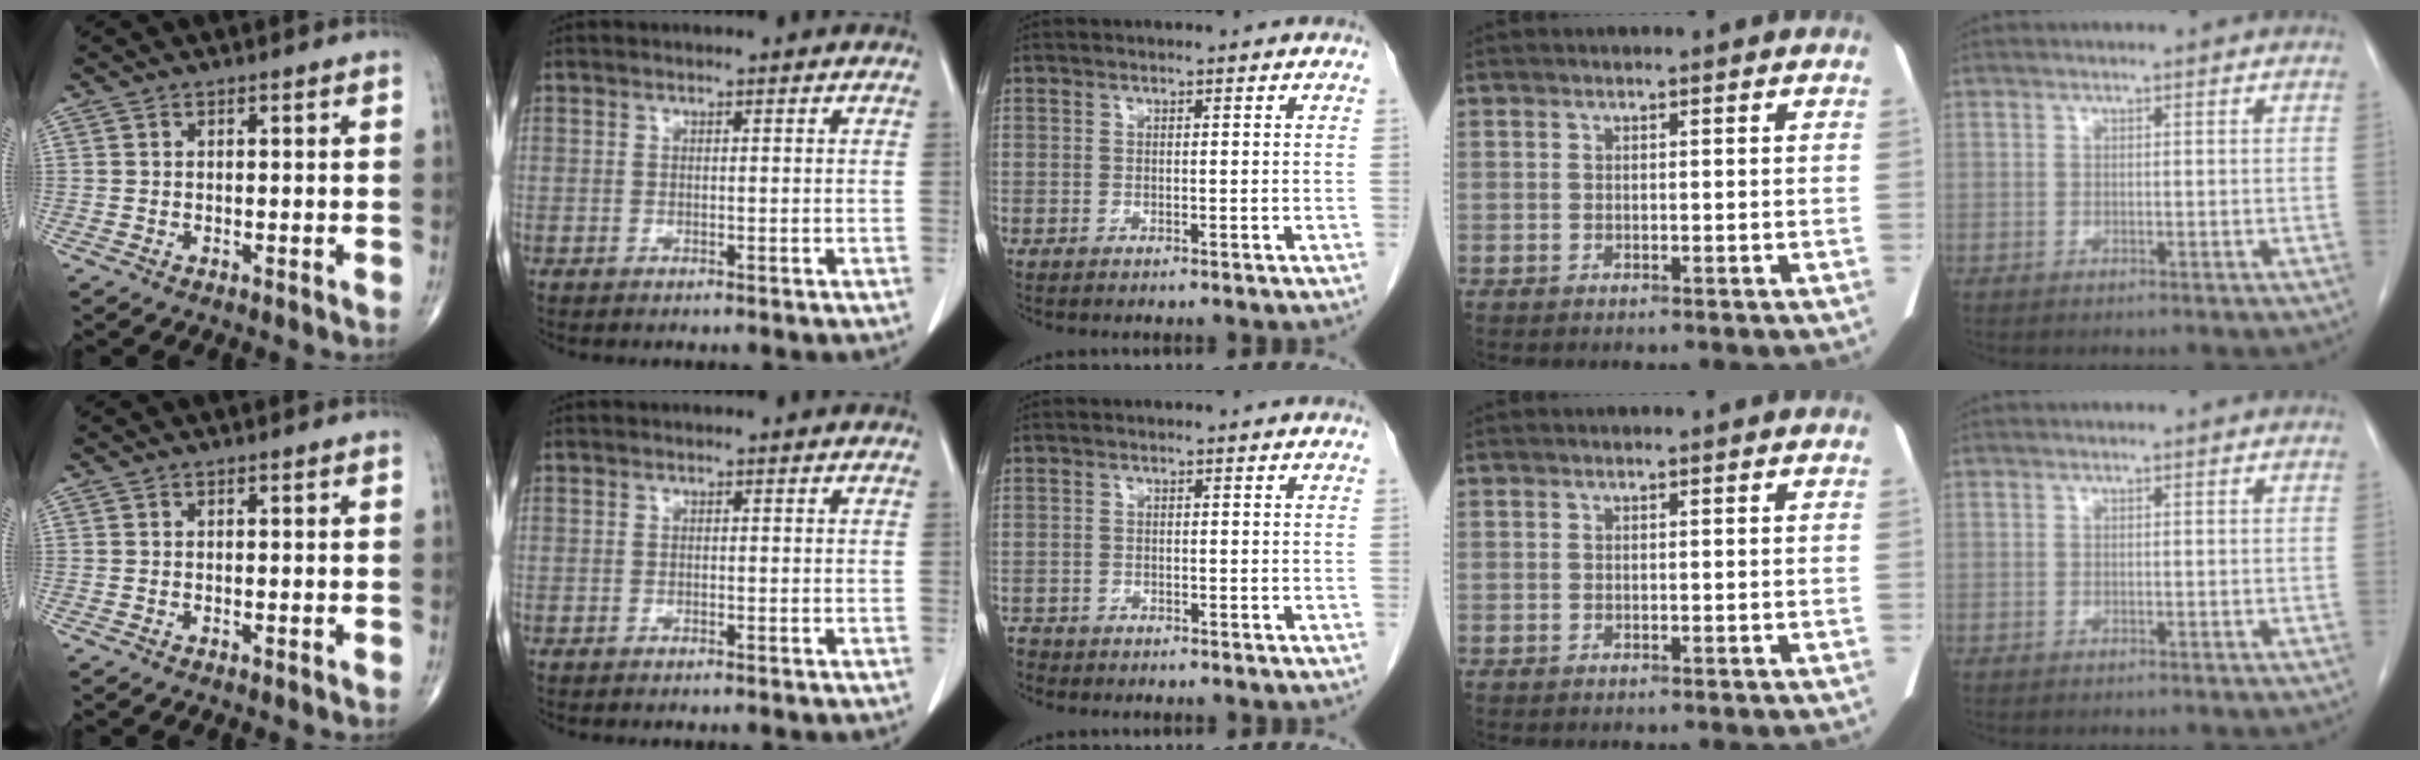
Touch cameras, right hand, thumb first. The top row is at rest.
{"middle": {"total": 1.8, "force": [-1.6, 0.7, -0.1], "torque": [-0.004, -0.002, -0.030]}}